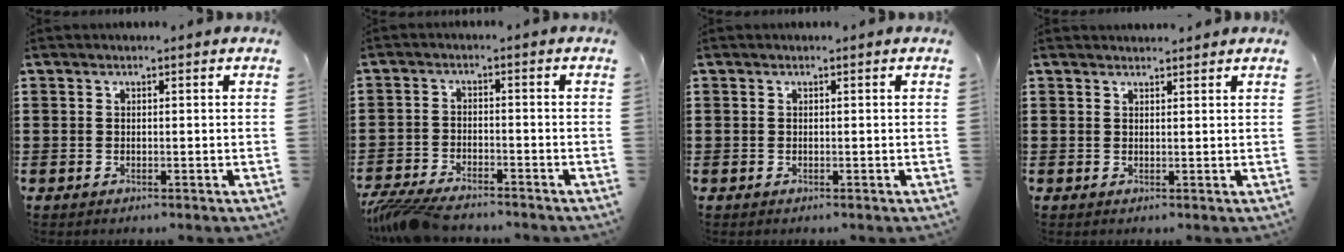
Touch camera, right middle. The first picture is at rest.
{"total": 4.9, "force": [-4.5, 0.7, 1.7], "torque": [-0.054, -0.011, -0.093]}
{"total": 0.0}
{"total": 1.2, "force": [1.2, 0.1, 0.1], "torque": [0.004, -0.003, 0.021]}